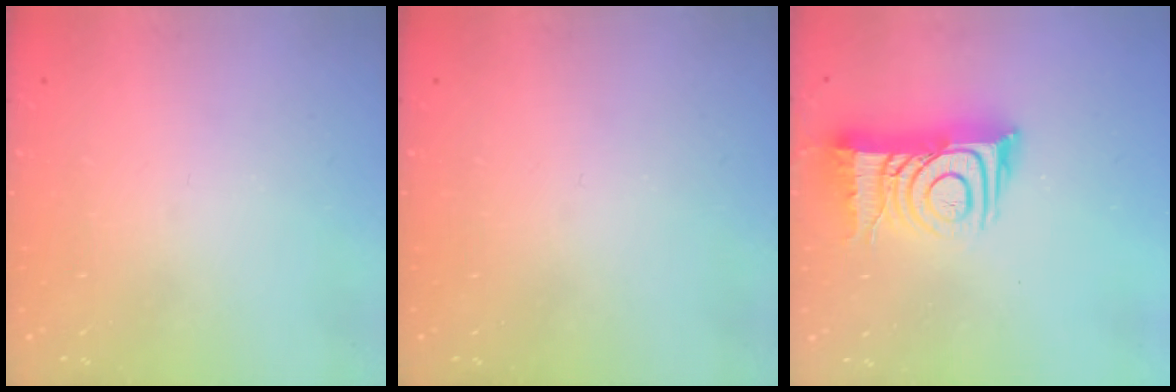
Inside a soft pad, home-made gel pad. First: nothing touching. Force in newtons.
{"total": 0.0}
{"total": 14.0, "press": 14.0, "slide": 1.0}